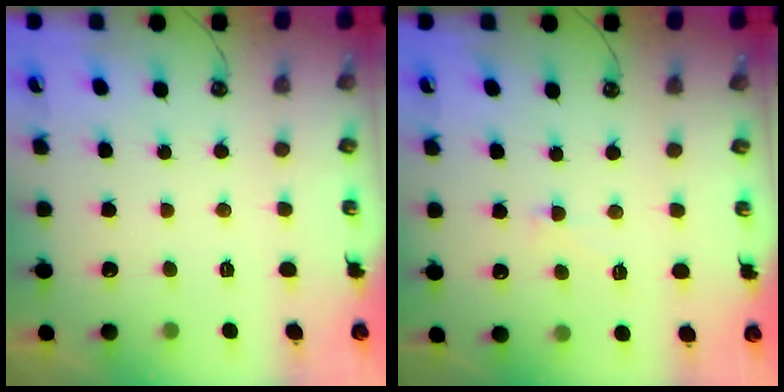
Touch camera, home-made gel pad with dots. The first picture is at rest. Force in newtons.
{"total": 1.3, "press": 1.2, "slide": 0.6}